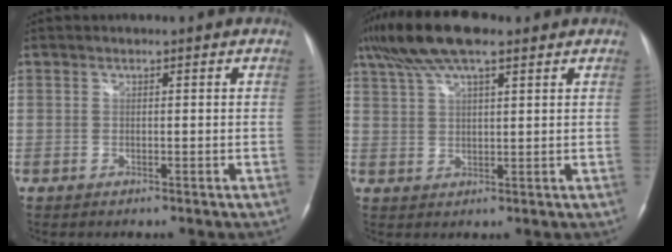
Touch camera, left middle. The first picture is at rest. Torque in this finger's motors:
{"motor_torque": [1.08, -0.55, 0.20, 0.14]}